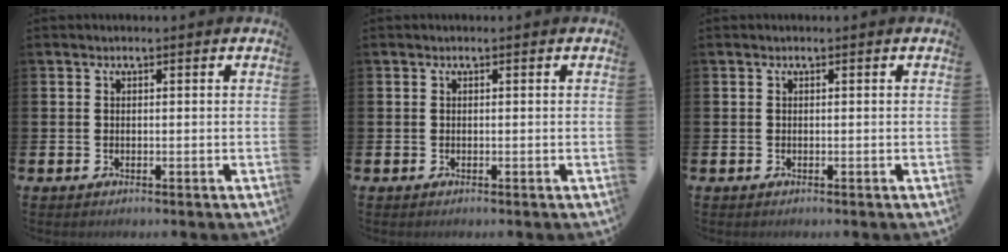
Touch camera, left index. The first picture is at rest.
{"total": 0.0}
{"total": 0.0}